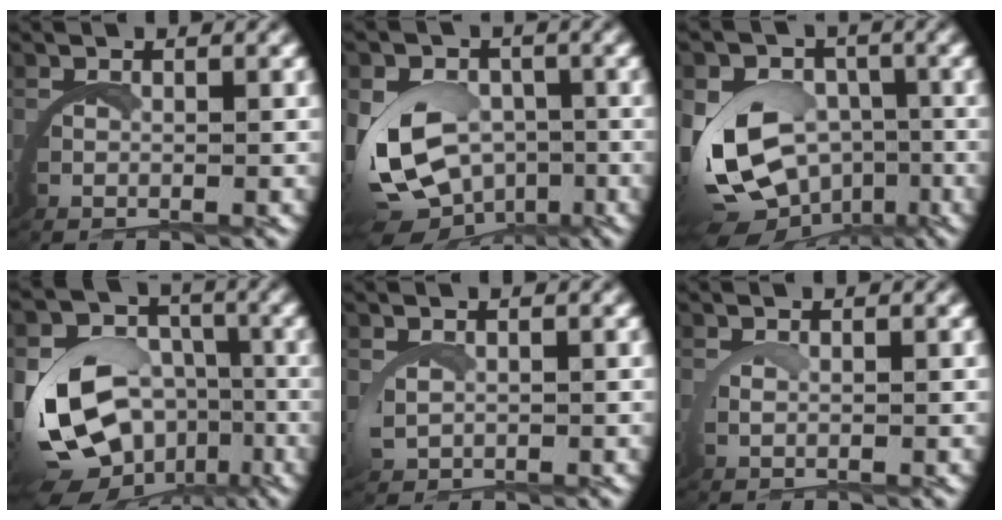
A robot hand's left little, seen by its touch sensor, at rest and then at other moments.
{"total": 7.3, "force": [-2.1, 6.0, 3.5], "torque": [-0.102, -0.044, -0.023]}
{"total": 8.6, "force": [-2.3, 7.0, 4.5], "torque": [-0.117, -0.055, -0.023]}
{"total": 9.9, "force": [-2.3, 7.9, 5.5], "torque": [-0.135, -0.044, -0.030]}
{"total": 1.2, "force": [0.9, 0.5, 0.6], "torque": [-0.038, -0.010, 0.024]}
{"total": 0.9, "force": [0.8, -0.3, 0.3], "torque": [-0.014, 0.000, 0.014]}